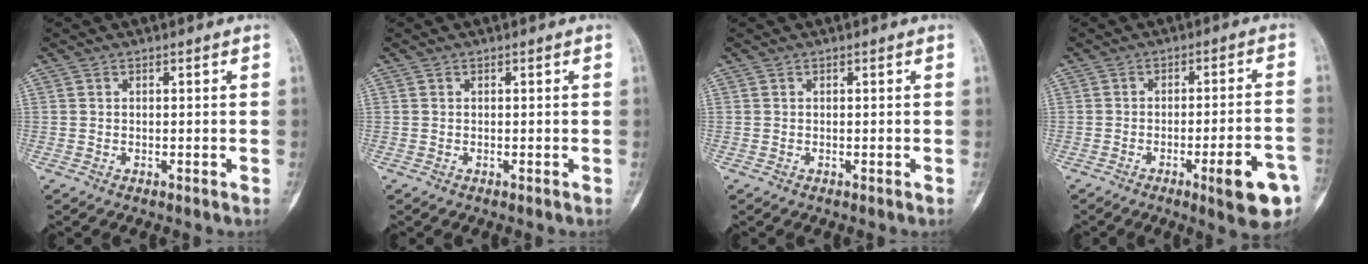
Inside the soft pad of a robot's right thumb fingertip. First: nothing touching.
{"total": 0.0}
{"total": 0.0}
{"total": 11.0, "force": [-5.0, 1.8, 9.6], "torque": [-0.119, 0.020, -0.061]}